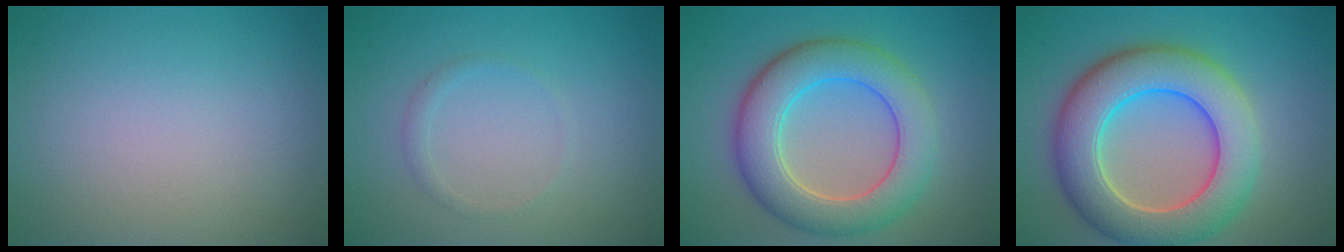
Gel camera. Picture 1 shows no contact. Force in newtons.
{"total": 0.9, "press": 0.8, "slide": 0.1}
{"total": 7.6, "press": 7.6, "slide": 0.1}
{"total": 9.6, "press": 9.6, "slide": 0.4}